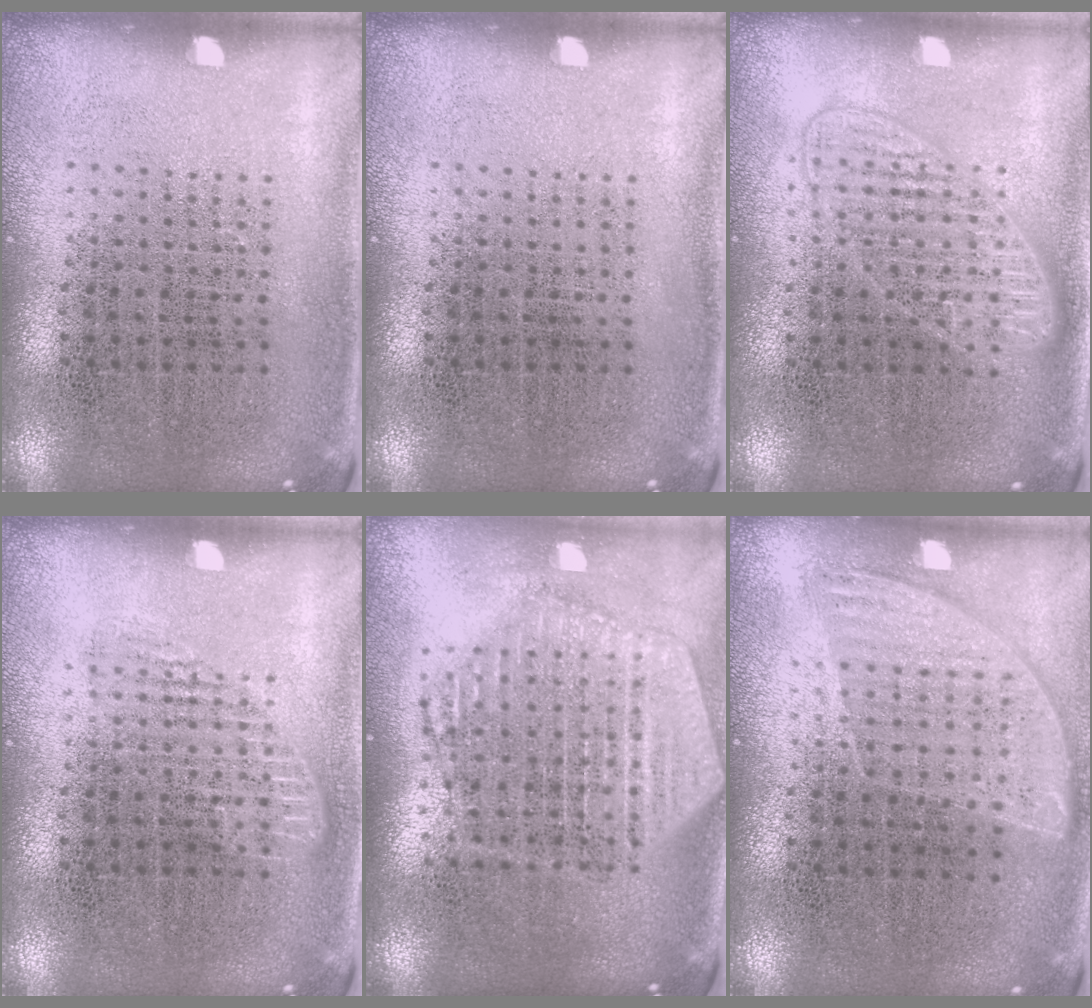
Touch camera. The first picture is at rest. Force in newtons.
{"total": 0.0}
{"total": 1.2, "press": 1.2, "slide": 0.2}
{"total": 1.3, "press": 1.2, "slide": 0.4}
{"total": 2.4, "press": 2.0, "slide": 1.2}
{"total": 0.9, "press": 0.8, "slide": 0.3}